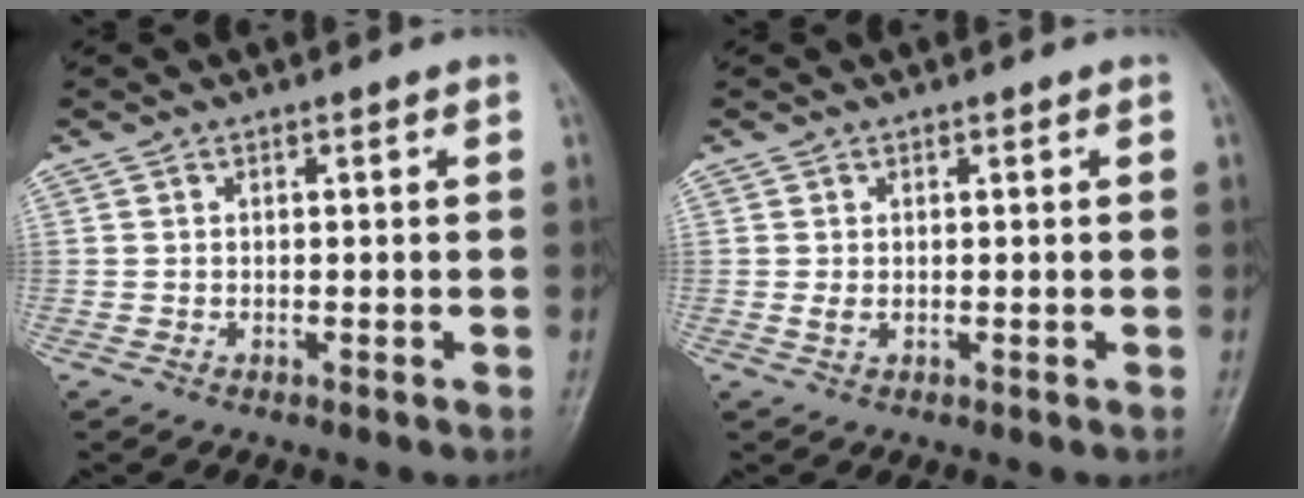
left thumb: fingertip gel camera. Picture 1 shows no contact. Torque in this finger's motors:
{"motor_torque": [-0.03, -0.15, 0.39, 0.00, 0.01]}